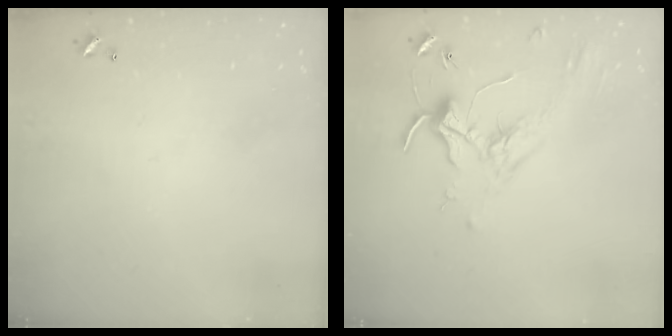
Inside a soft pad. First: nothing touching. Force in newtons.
{"total": 1.6, "press": 1.6, "slide": 0.4}